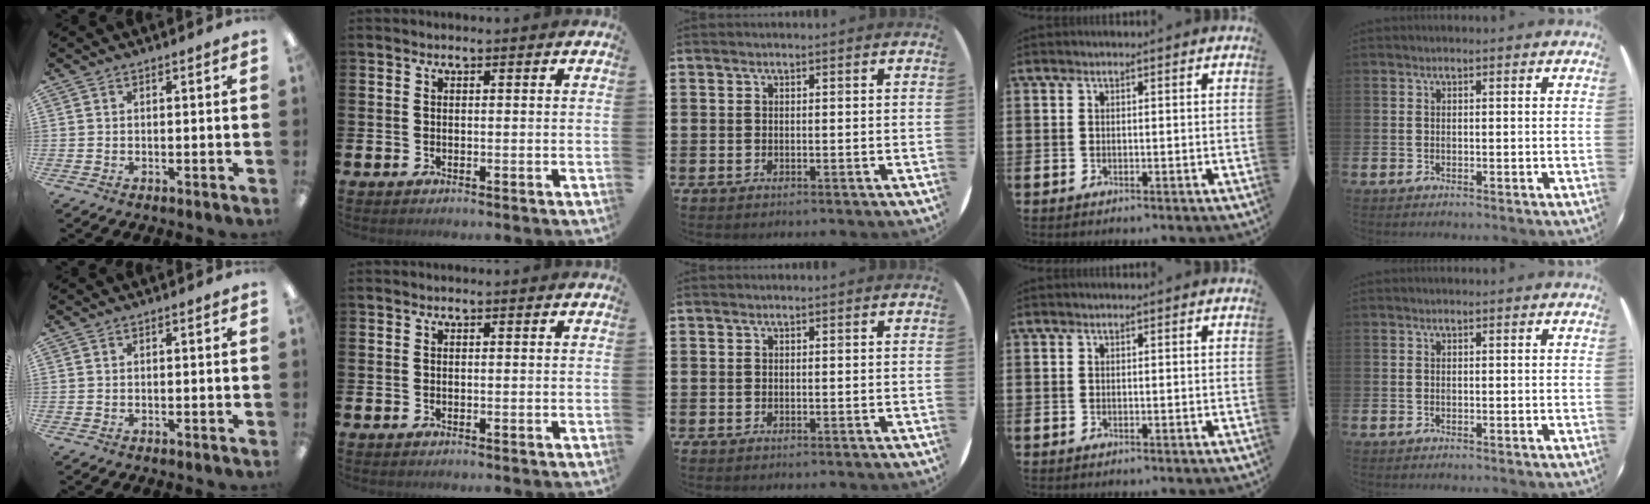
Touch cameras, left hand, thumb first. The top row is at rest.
{}